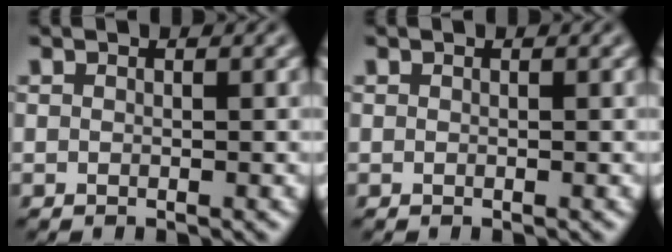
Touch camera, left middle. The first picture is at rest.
{"total": 0.0}